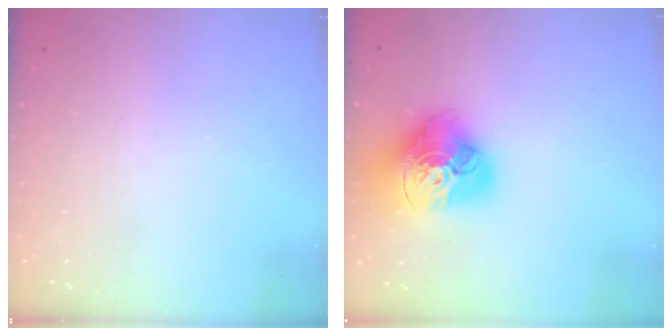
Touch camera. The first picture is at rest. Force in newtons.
{"total": 21.0, "press": 20.9, "slide": 2.1}